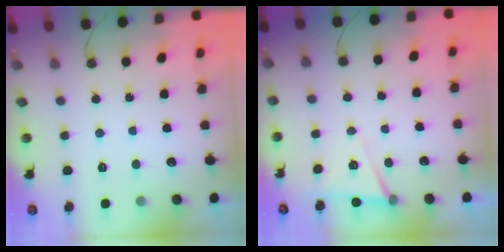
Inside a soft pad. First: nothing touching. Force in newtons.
{"total": 6.3, "press": 4.4, "slide": 4.5}